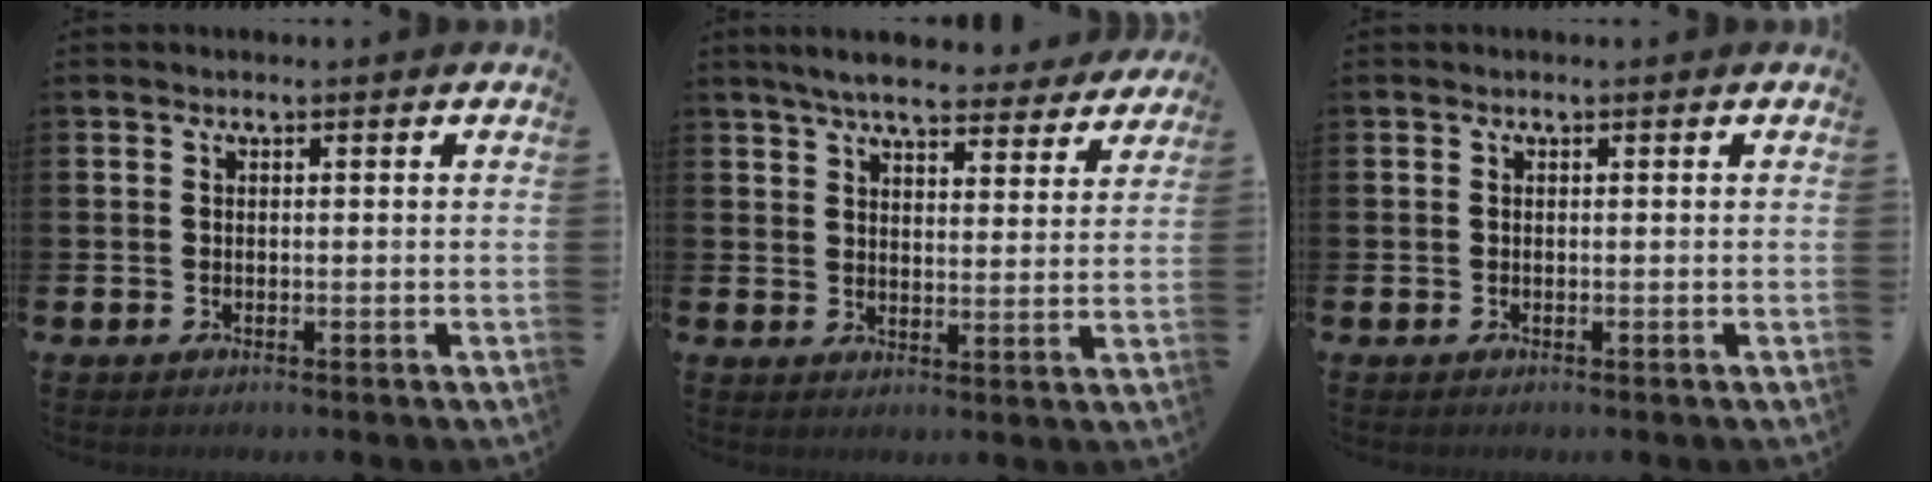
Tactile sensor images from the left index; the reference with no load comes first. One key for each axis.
{"total": 6.7, "fx": 6.3, "fy": 1.1, "fz": 2.0, "tx": -0.045, "ty": -0.033, "tz": 0.108}
{"total": 0.0}